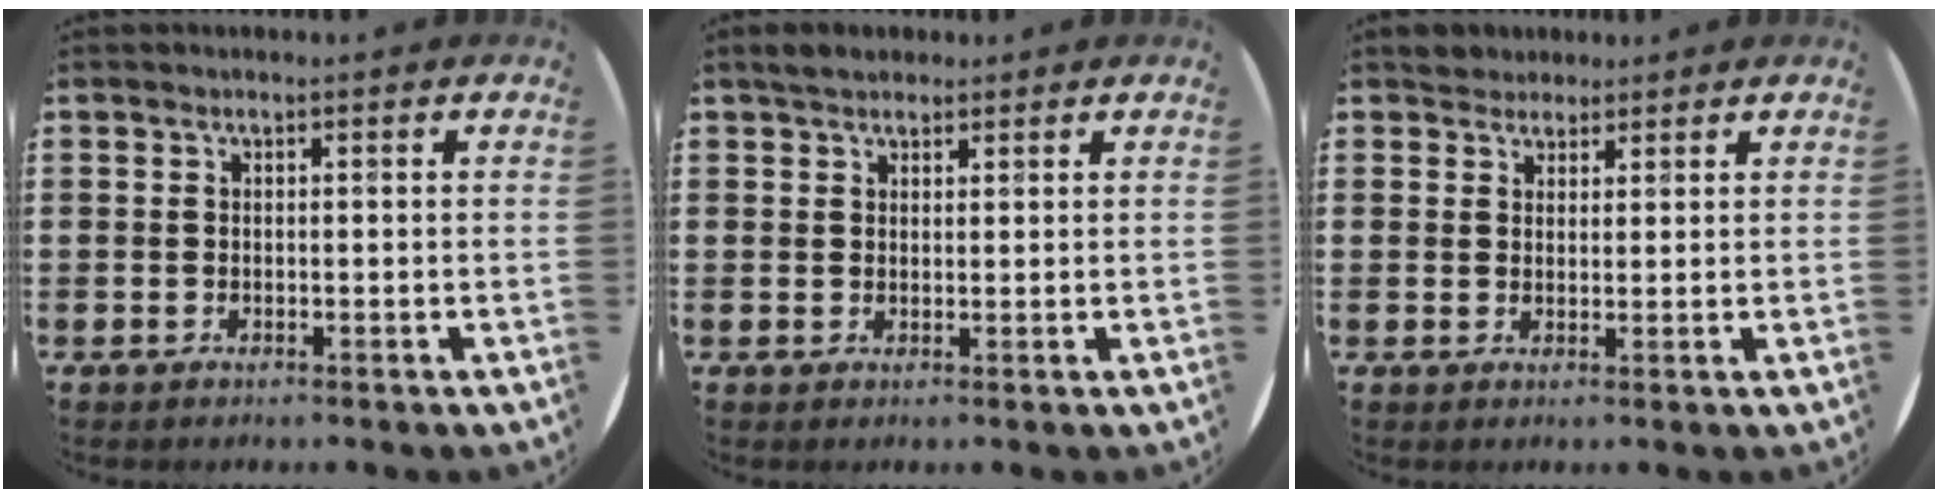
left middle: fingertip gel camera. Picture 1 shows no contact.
{"total": 2.2, "force": [2.0, 0.9, 0.4], "torque": [-0.004, 0.004, 0.038]}
{"total": 2.7, "force": [2.5, 1.0, -0.1], "torque": [0.004, -0.002, 0.047]}